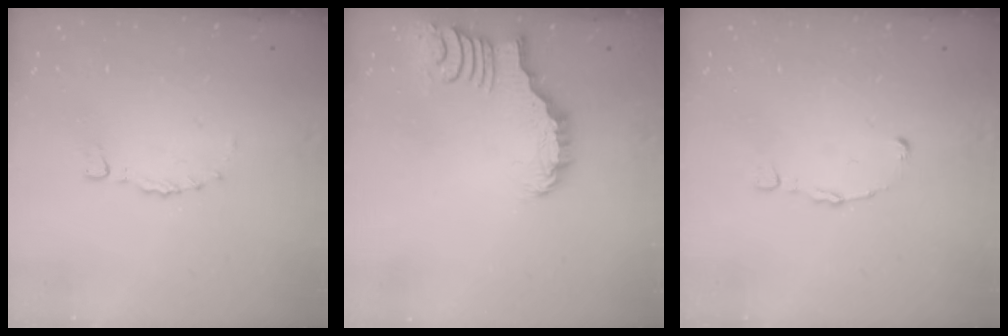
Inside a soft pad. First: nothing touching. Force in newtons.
{"total": 2.1, "press": 2.1, "slide": 0.2}
{"total": 1.2, "press": 1.2, "slide": 0.1}